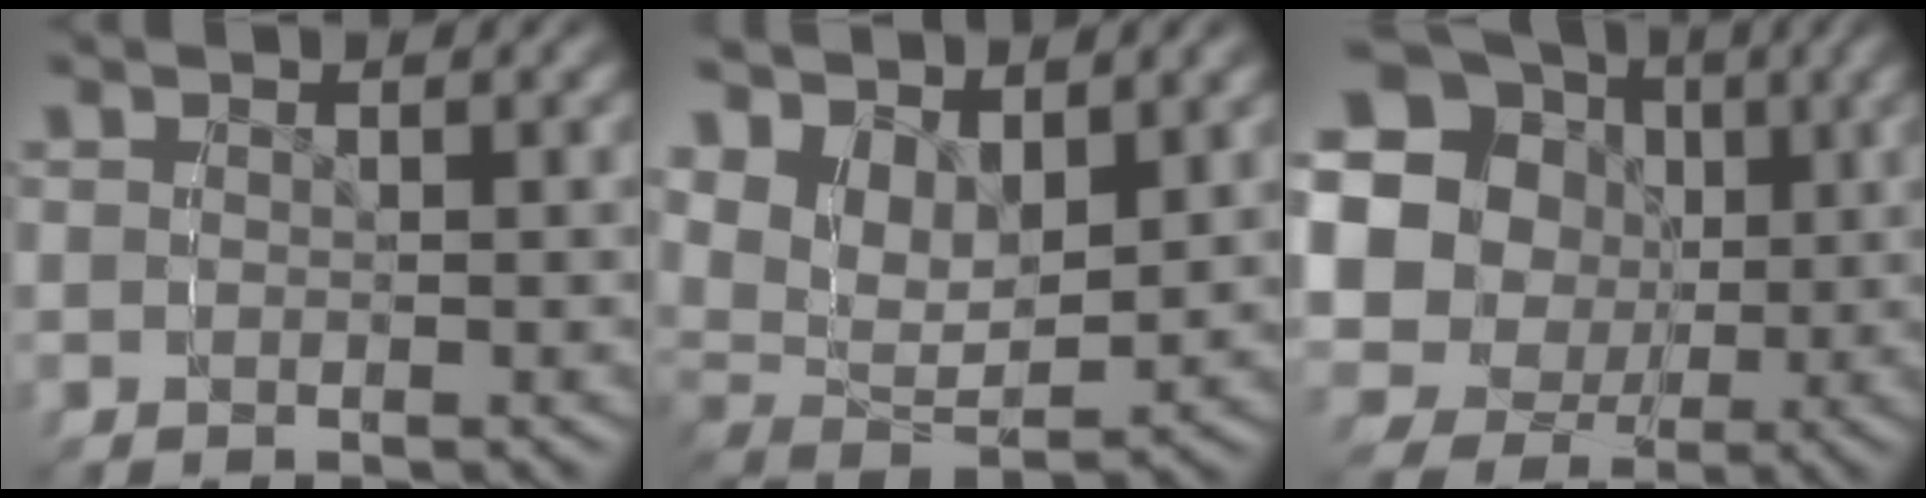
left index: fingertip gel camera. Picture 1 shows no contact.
{"total": 8.0, "force": [2.7, 5.8, 4.8], "torque": [-0.110, -0.011, 0.043]}
{"total": 17.2, "force": [2.0, 15.0, 8.1], "torque": [-0.180, -0.027, 0.025]}